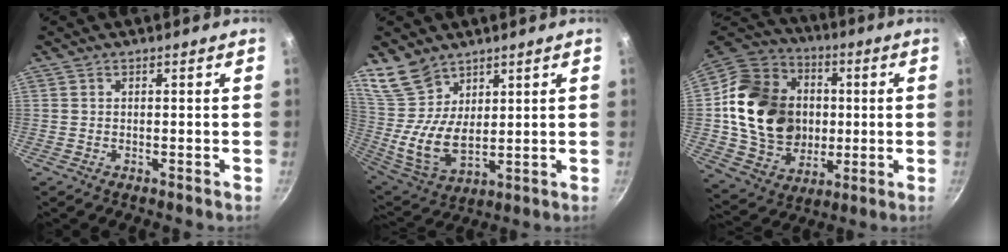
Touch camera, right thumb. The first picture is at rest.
{"total": 11.9, "force": [7.4, 7.2, 6.0], "torque": [-0.096, -0.052, 0.158]}
{"total": 23.4, "force": [1.2, 19.2, 13.3], "torque": [-0.206, 0.019, 0.032]}